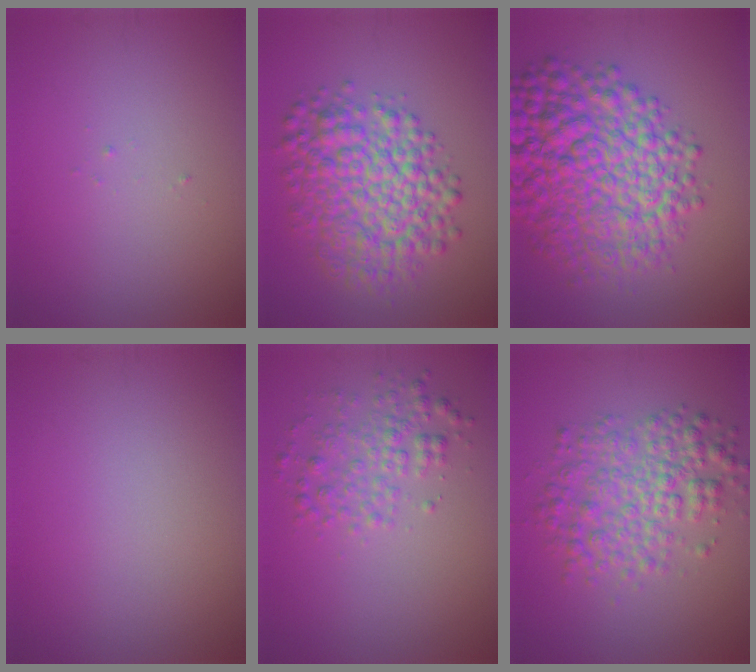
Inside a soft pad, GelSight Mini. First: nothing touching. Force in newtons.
{"total": 7.7, "press": 7.7, "slide": 0.1}
{"total": 10.9, "press": 10.9, "slide": 0.3}
{"total": 0.0}
{"total": 2.9, "press": 2.9, "slide": 0.0}
{"total": 5.4, "press": 5.4, "slide": 0.0}